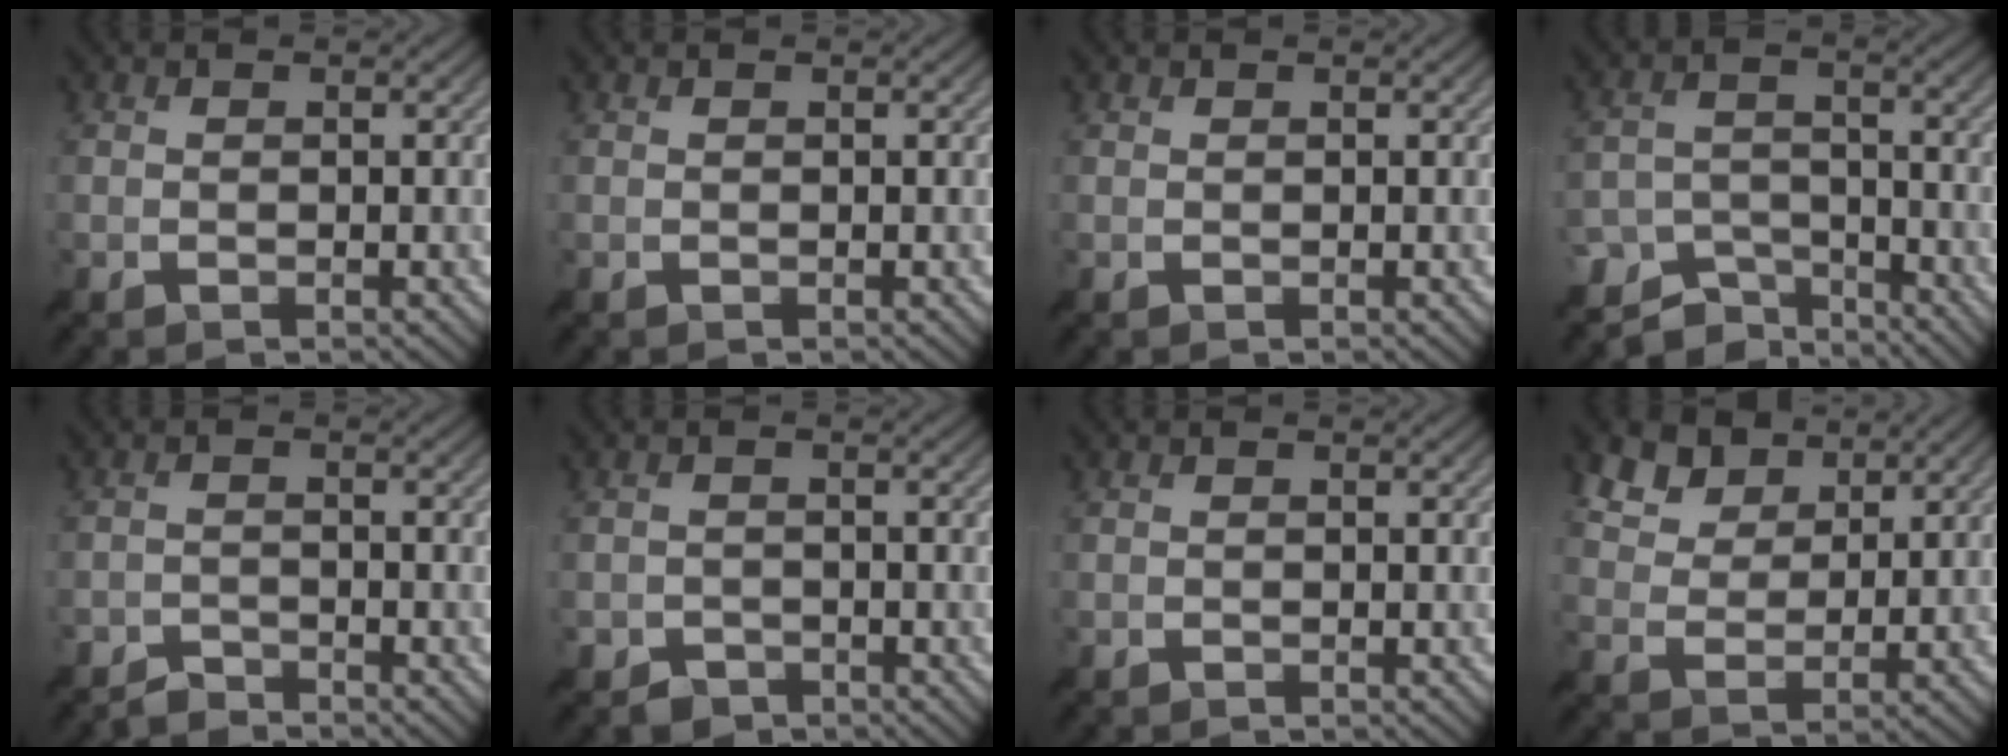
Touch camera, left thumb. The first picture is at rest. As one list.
[{"total": 0.0}, {"total": 0.0}, {"total": 8.3, "force": [-6.8, 4.4, 2.1], "torque": [-0.035, -0.011, -0.107]}, {"total": 2.2, "force": [-2.2, 0.4, 0.0], "torque": [0.006, 0.001, -0.045]}, {"total": 2.0, "force": [-1.6, 1.2, 0.2], "torque": [0.004, -0.003, -0.034]}, {"total": 0.0}, {"total": 6.4, "force": [4.7, 3.3, 2.9], "torque": [-0.073, 0.003, 0.091]}]